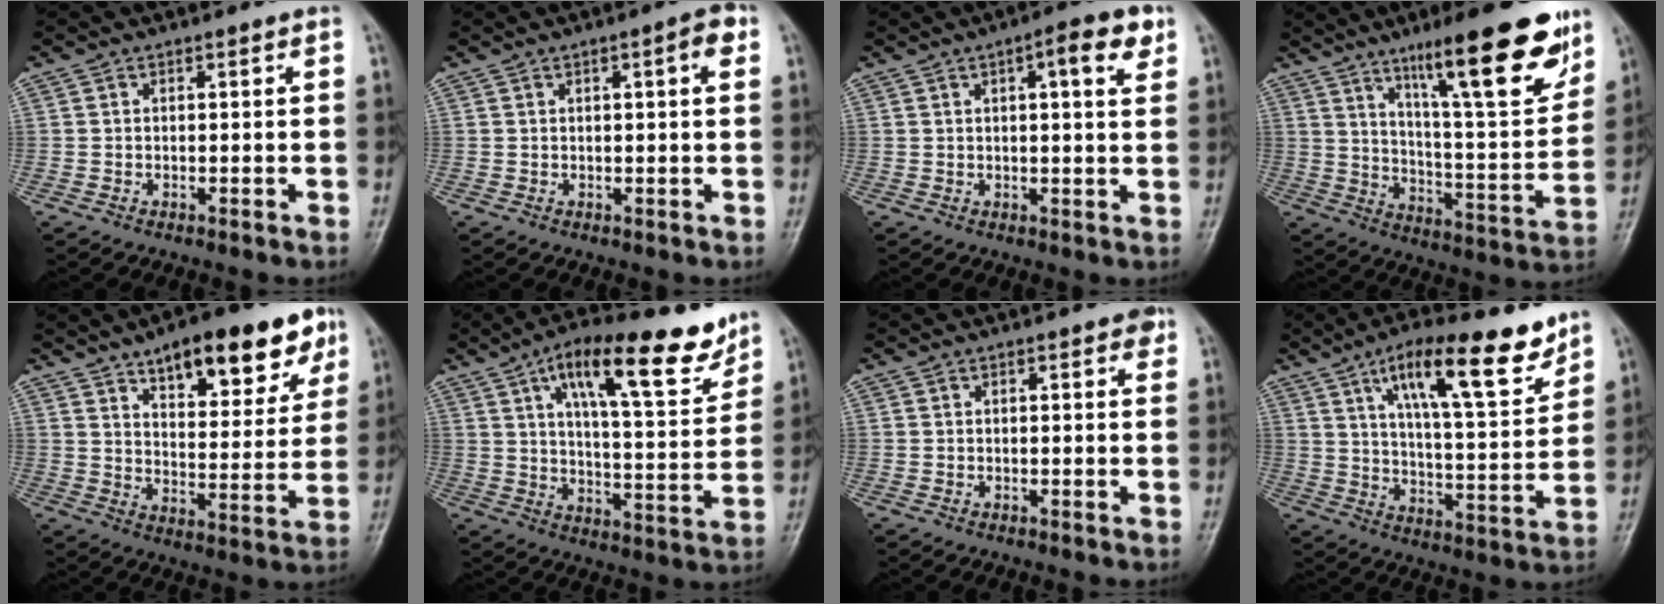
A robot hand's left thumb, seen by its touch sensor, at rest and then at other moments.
{"total": 3.5, "force": [1.2, 0.7, 3.2], "torque": [-0.042, 0.004, 0.015]}
{"total": 7.0, "force": [3.1, 1.9, 6.0], "torque": [-0.073, -0.004, 0.037]}
{"total": 22.1, "force": [13.4, 4.4, 16.9], "torque": [-0.218, -0.062, 0.212]}
{"total": 18.2, "force": [10.8, 7.2, 12.7], "torque": [-0.132, -0.042, 0.158]}
{"total": 18.6, "force": [11.0, 6.1, 13.7], "torque": [-0.175, -0.043, 0.174]}
{"total": 1.7, "force": [0.8, 0.8, 1.2], "torque": [-0.006, 0.000, 0.007]}
{"total": 17.6, "force": [10.7, 5.1, 13.1], "torque": [-0.176, -0.052, 0.177]}